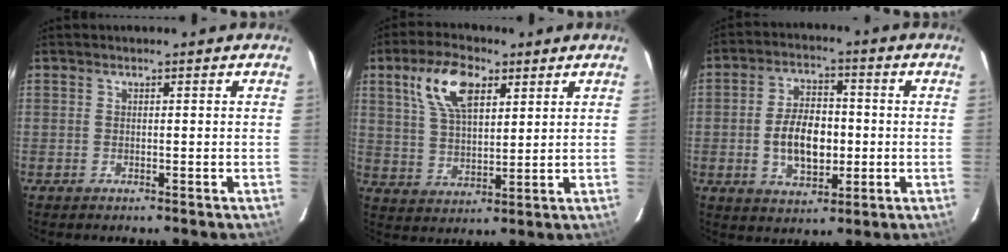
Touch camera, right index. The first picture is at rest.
{"total": 11.1, "force": [5.3, 5.3, 8.2], "torque": [-0.157, 0.021, 0.104]}
{"total": 10.4, "force": [-1.4, 6.0, 8.3], "torque": [-0.158, 0.008, -0.016]}